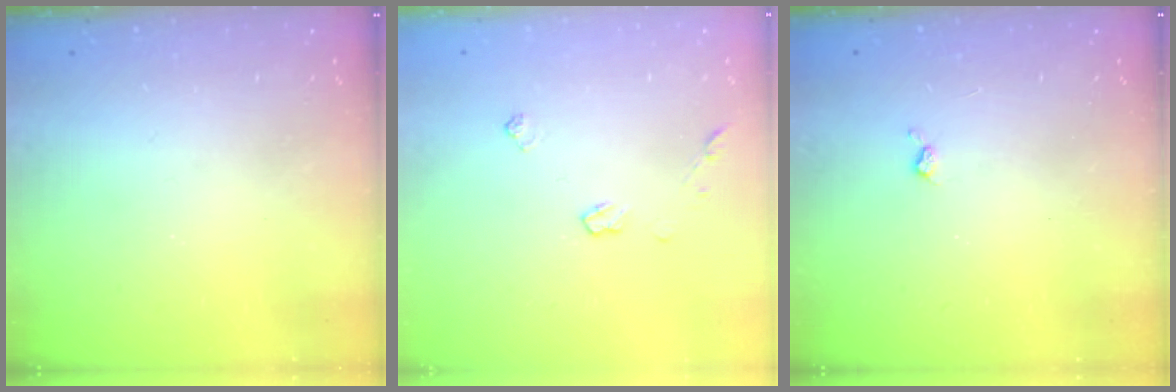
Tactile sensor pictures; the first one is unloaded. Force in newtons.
{"total": 5.2, "press": 5.1, "slide": 0.7}
{"total": 2.8, "press": 2.7, "slide": 0.5}